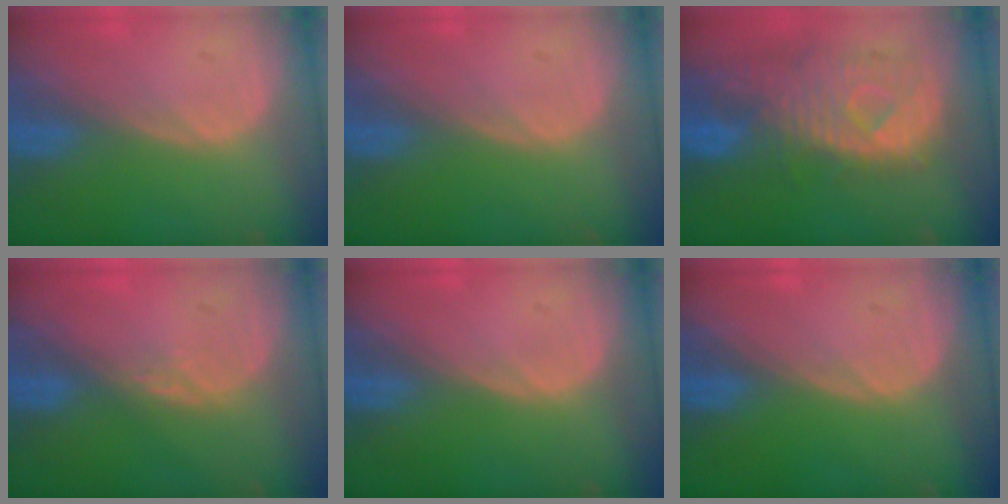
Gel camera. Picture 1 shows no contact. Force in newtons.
{"total": 0.0}
{"total": 10.9, "press": 9.7, "slide": 5.0}
{"total": 2.0, "press": 1.5, "slide": 1.3}
{"total": 0.0}
{"total": 0.0}